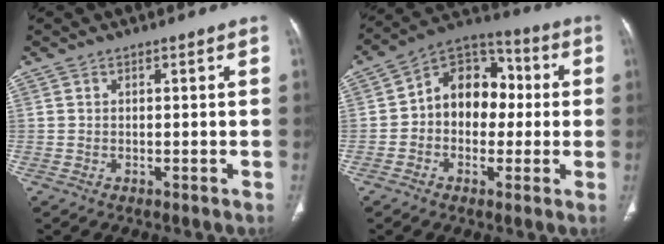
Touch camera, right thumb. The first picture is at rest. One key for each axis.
{"total": 13.2, "fx": 0.4, "fy": 9.8, "fz": 8.9, "tx": -0.091, "ty": 0.039, "tz": -0.007}